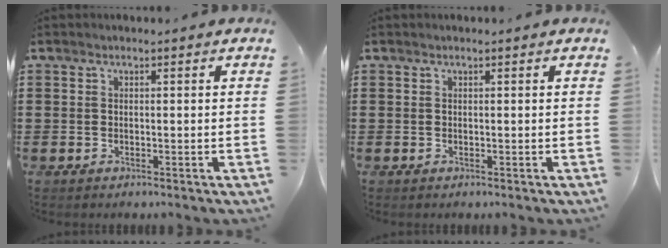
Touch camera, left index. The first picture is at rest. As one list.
[{"total": 0.0}]